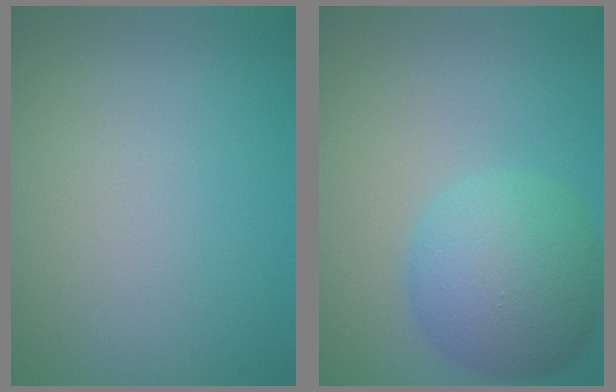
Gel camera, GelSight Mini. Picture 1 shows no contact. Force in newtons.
{"total": 6.7, "press": 6.7, "slide": 0.2}